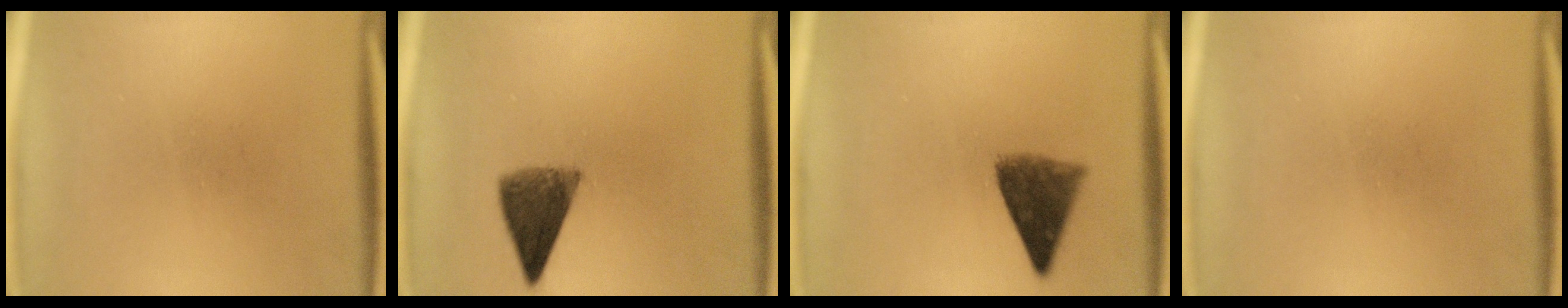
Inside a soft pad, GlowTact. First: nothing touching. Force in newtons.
{"total": 6.8}
{"total": 7.1}
{"total": 0.0}